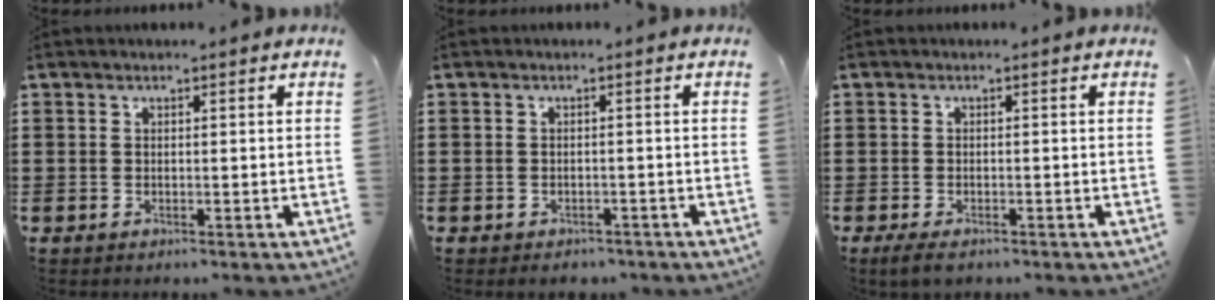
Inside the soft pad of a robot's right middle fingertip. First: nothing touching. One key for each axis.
{"total": 1.1, "fx": -1.0, "fy": 0.4, "fz": 0.0, "tx": -0.003, "ty": 0.002, "tz": -0.024}
{"total": 1.6, "fx": -1.1, "fy": 0.6, "fz": 1.0, "tx": -0.027, "ty": -0.003, "tz": -0.025}